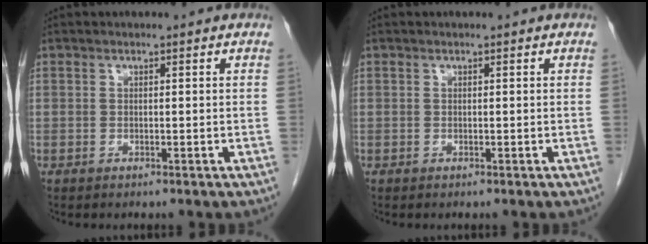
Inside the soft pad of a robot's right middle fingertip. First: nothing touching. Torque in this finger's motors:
{"motor_torque": [0.00, 0.00, 0.00, -0.01]}